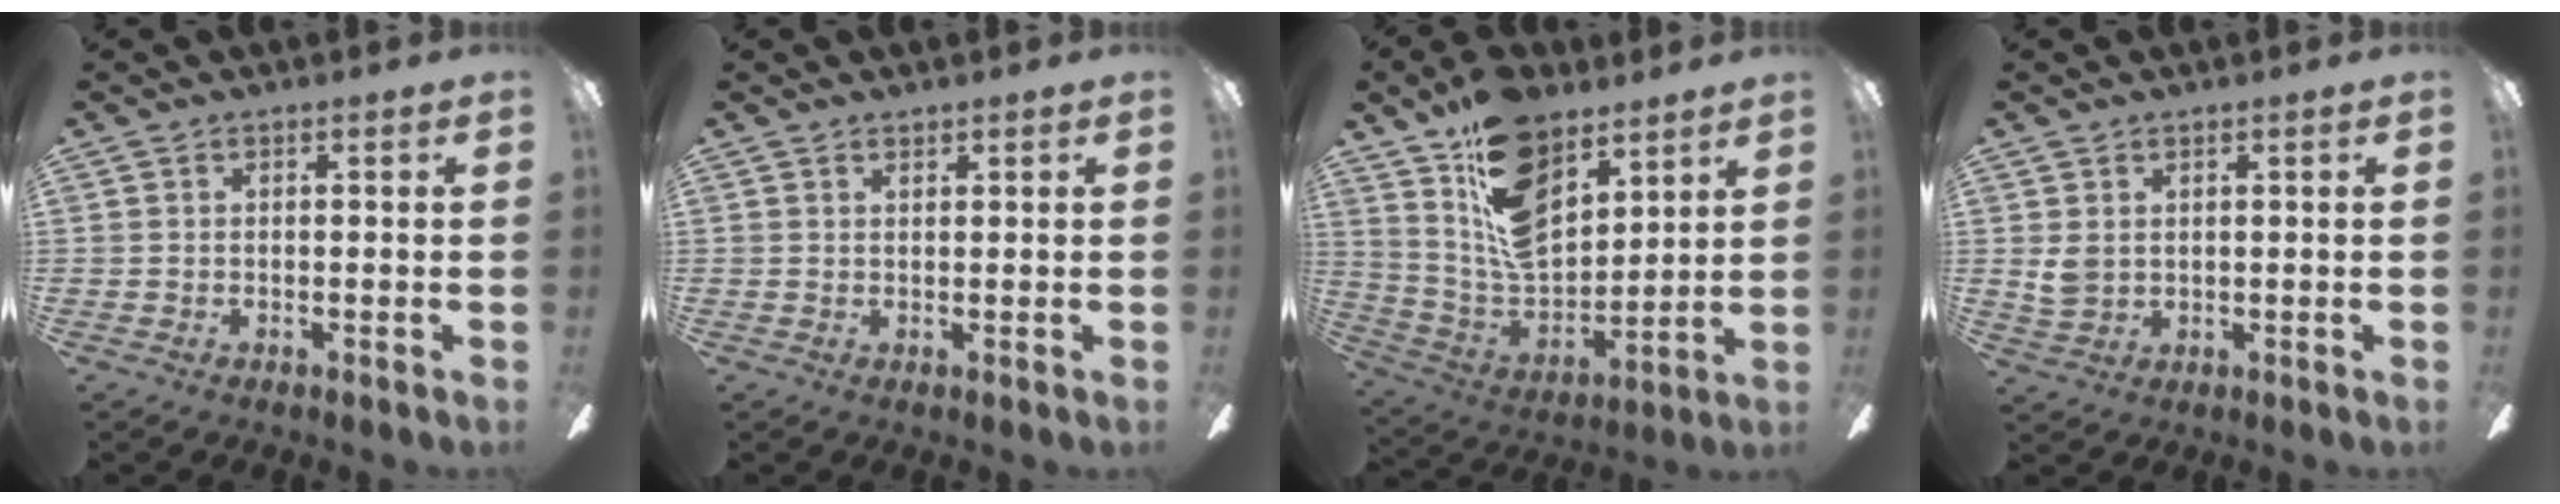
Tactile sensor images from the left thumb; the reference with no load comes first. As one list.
[{"total": 1.3, "force": [1.1, 0.5, 0.6], "torque": [-0.005, -0.003, 0.018]}, {"total": 19.0, "force": [11.4, 10.8, 10.8], "torque": [-0.188, -0.061, 0.214]}, {"total": 3.8, "force": [1.6, 2.7, 2.1], "torque": [-0.042, 0.005, 0.032]}]